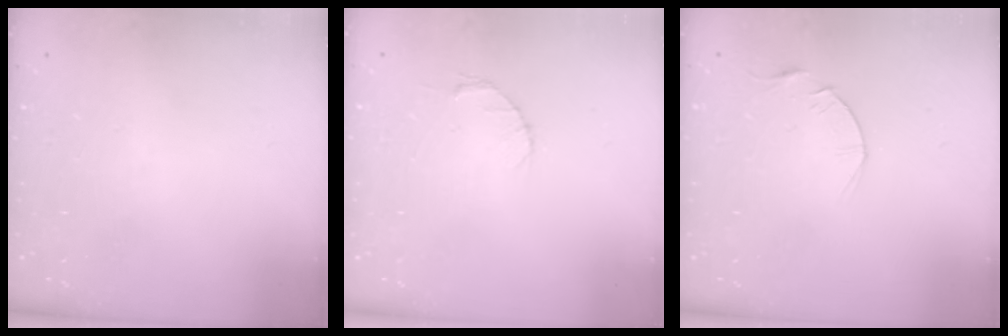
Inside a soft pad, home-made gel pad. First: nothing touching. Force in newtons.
{"total": 2.7, "press": 2.7, "slide": 0.4}
{"total": 3.9, "press": 3.9, "slide": 0.5}